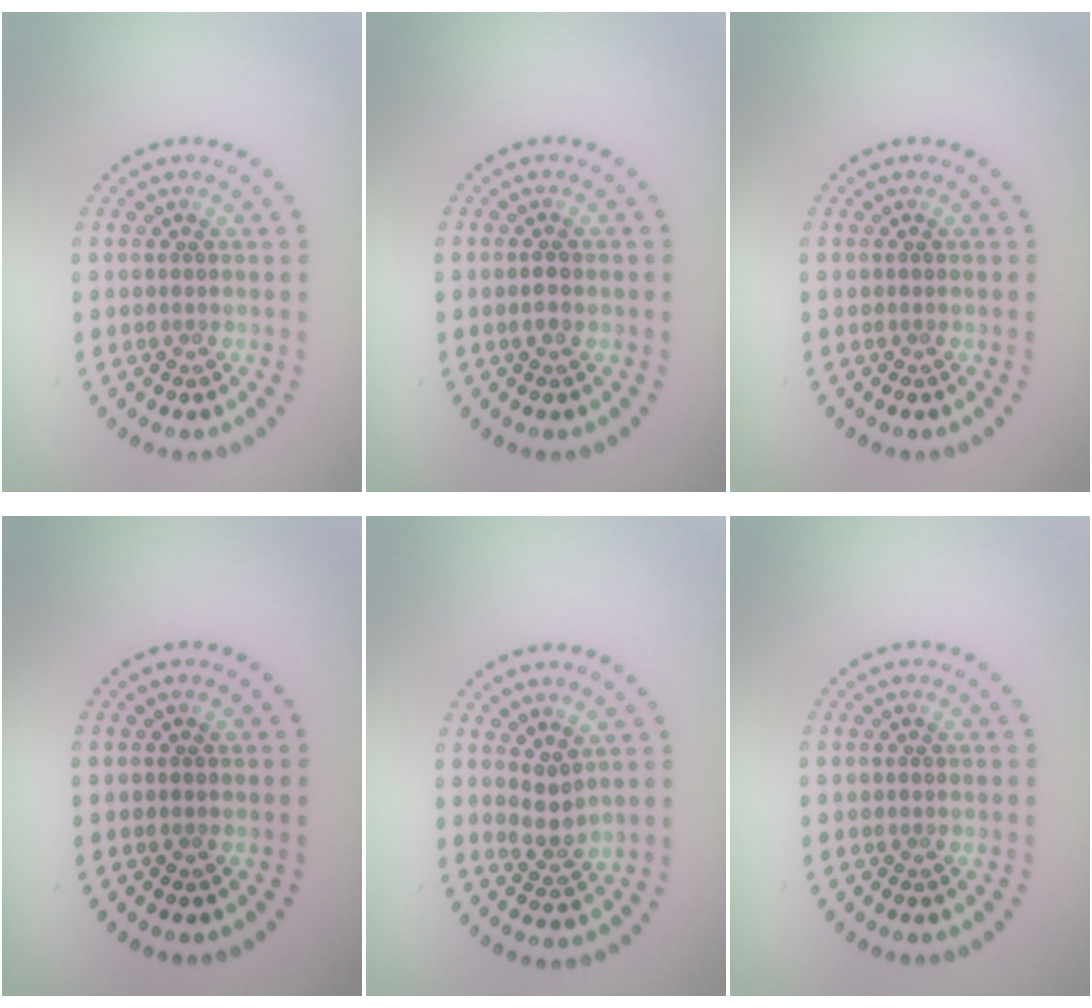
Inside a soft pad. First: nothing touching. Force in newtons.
{"total": 1.1, "press": 1.1, "slide": 0.1}
{"total": 0.0}
{"total": 0.0}
{"total": 1.8, "press": 1.4, "slide": 1.1}
{"total": 0.0}